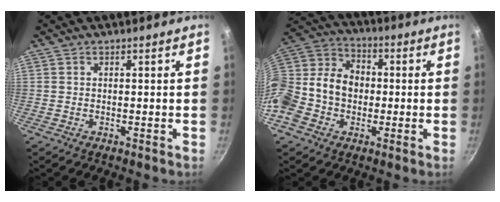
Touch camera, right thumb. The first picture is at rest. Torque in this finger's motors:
{"motor_torque": [1.86, 1.86, 0.21, -0.20, 0.19]}